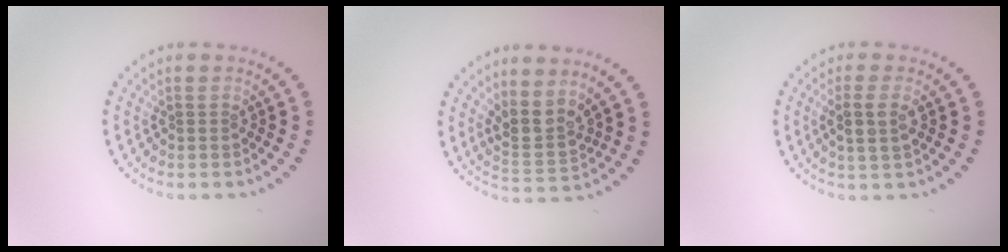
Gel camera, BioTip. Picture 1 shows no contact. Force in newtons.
{"total": 3.1, "press": 2.5, "slide": 1.8}
{"total": 2.2, "press": 2.0, "slide": 0.8}